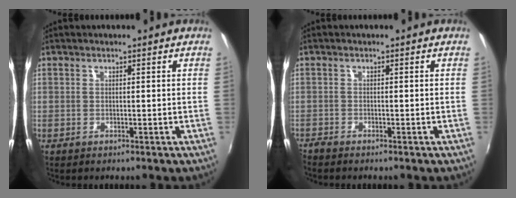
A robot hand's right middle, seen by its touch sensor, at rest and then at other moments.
{"total": 1.3, "force": [-1.2, 0.1, 0.3], "torque": [-0.009, -0.006, -0.026]}